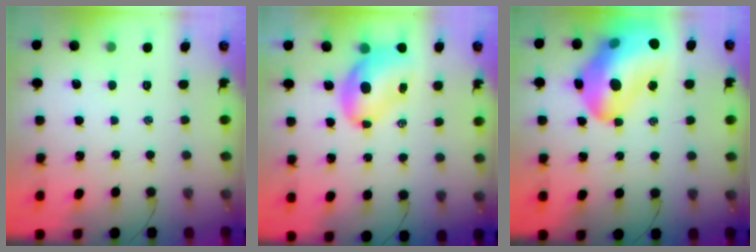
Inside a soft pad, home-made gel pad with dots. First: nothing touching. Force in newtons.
{"total": 8.3, "press": 8.2, "slide": 1.4}
{"total": 26.0, "press": 25.3, "slide": 5.6}